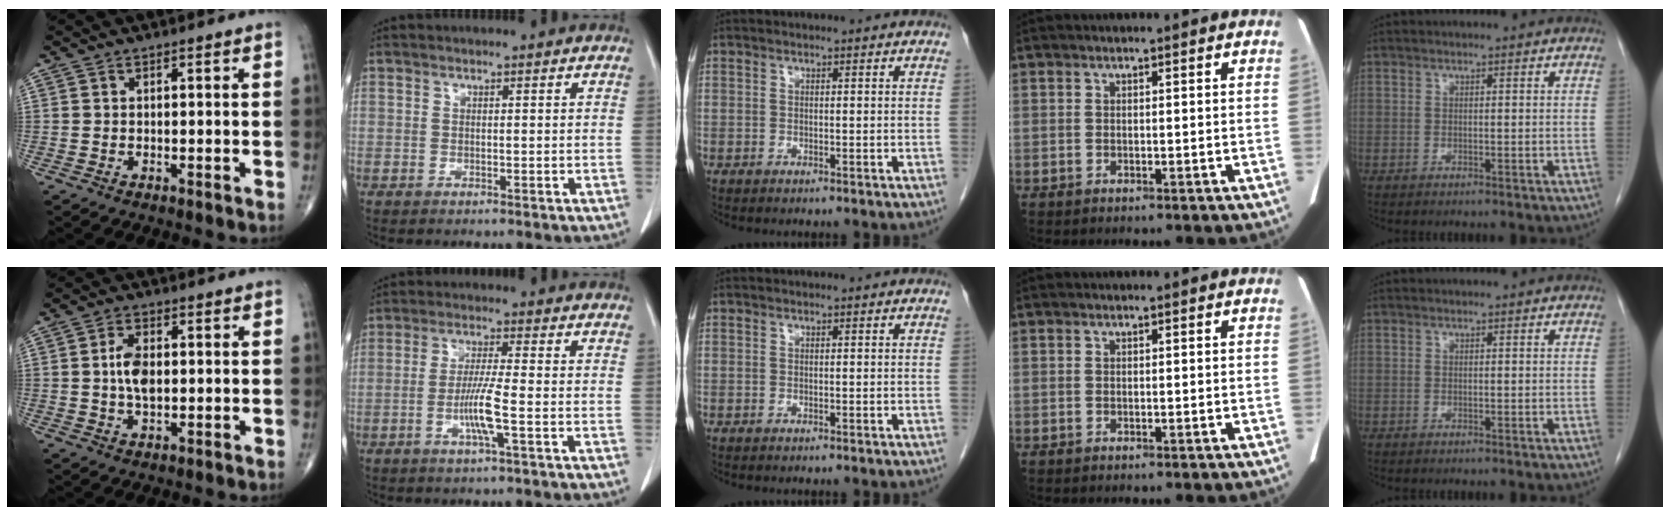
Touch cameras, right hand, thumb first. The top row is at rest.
{"thumb": {"total": 5.4, "force": [0.3, 3.0, 4.5], "torque": [-0.082, 0.003, 0.003]}, "index": {"total": 6.0, "force": [-1.8, -0.4, 5.7], "torque": [-0.110, -0.007, -0.036]}}